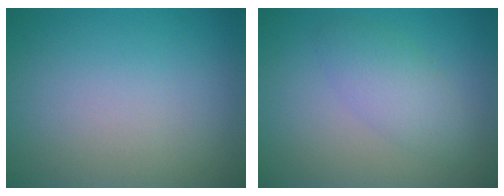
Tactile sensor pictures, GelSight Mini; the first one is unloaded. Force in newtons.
{"total": 2.9, "press": 2.9, "slide": 0.1}